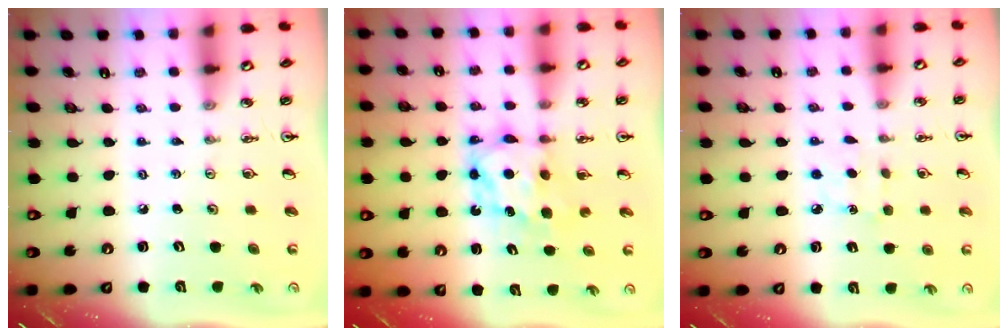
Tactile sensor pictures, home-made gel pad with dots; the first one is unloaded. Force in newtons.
{"total": 6.8, "press": 6.7, "slide": 0.6}
{"total": 4.3, "press": 4.3, "slide": 0.5}